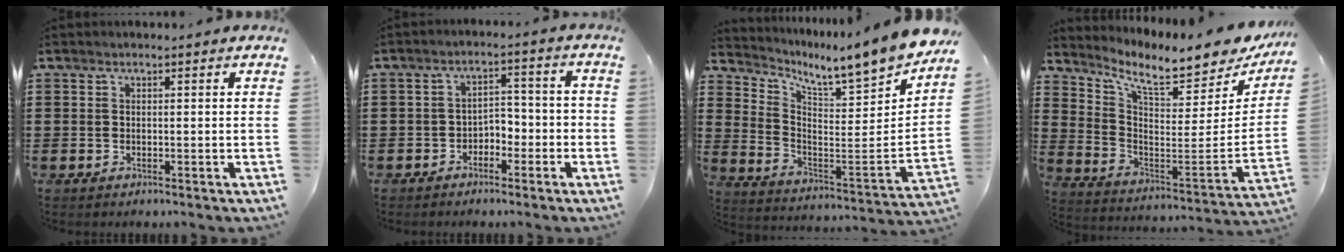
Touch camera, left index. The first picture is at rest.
{"total": 3.2, "force": [-2.7, 1.6, 0.8], "torque": [-0.021, 0.008, -0.058]}
{"total": 7.5, "force": [6.9, -0.1, 2.9], "torque": [-0.067, -0.079, 0.102]}
{"total": 8.6, "force": [7.3, 1.1, 4.4], "torque": [-0.108, -0.066, 0.117]}